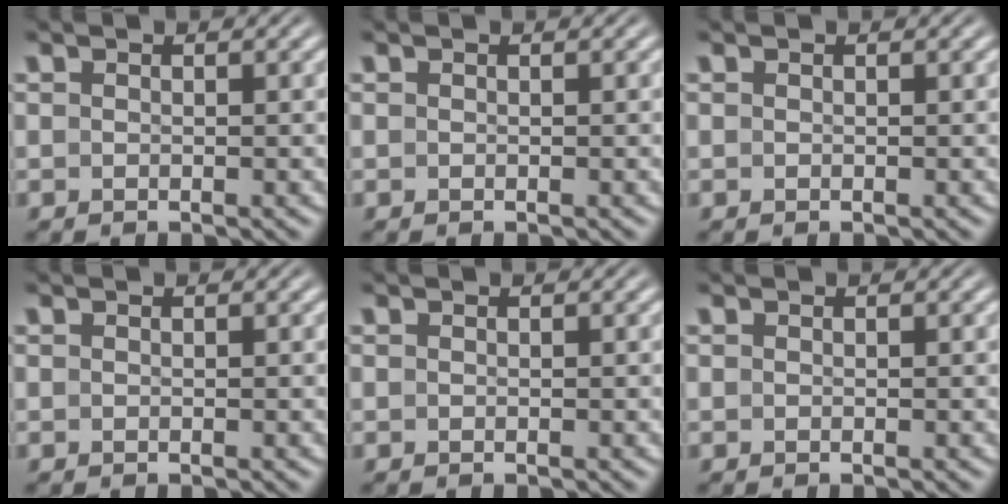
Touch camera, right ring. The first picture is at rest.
{"total": 0.0}
{"total": 0.0}
{"total": 0.0}
{"total": 0.0}
{"total": 0.0}